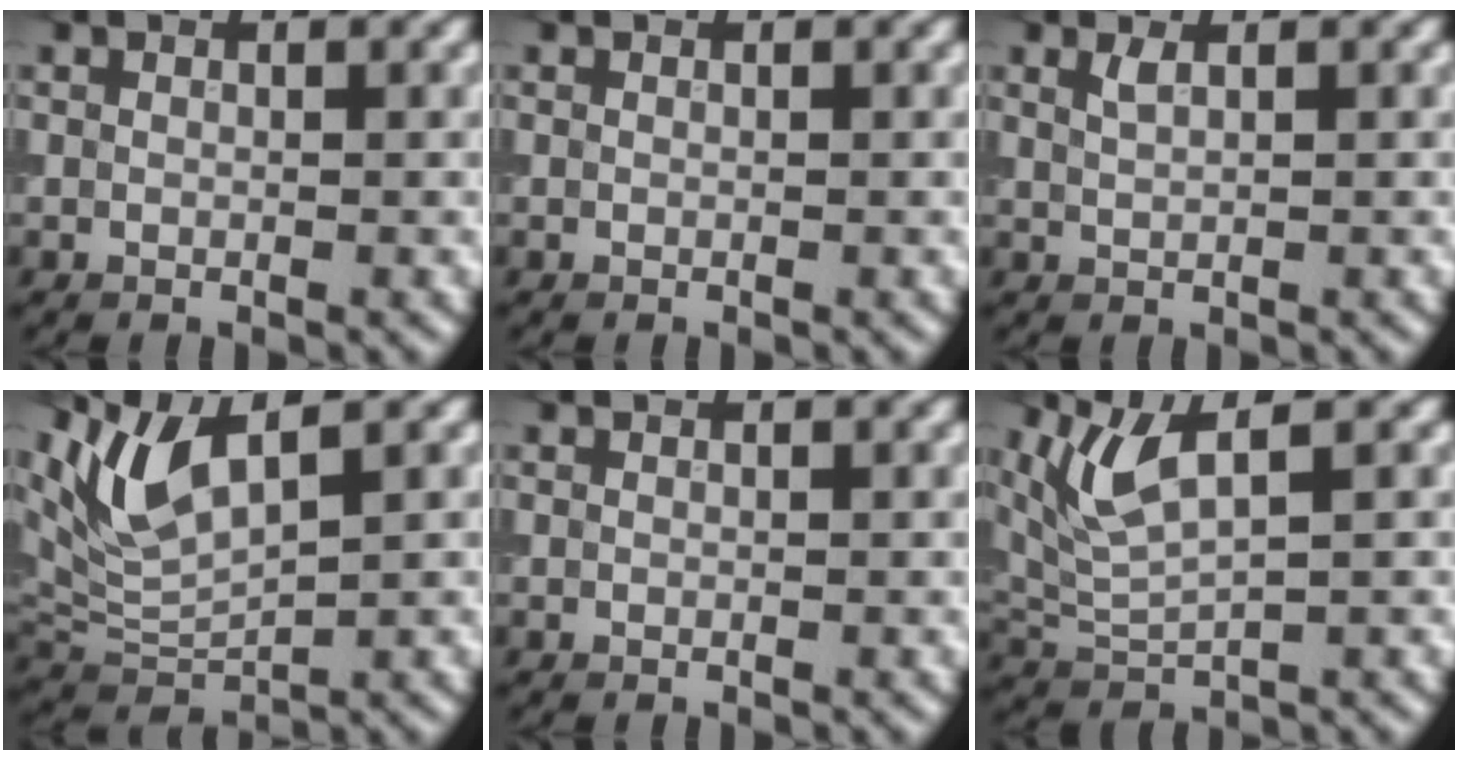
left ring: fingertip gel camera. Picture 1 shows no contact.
{"total": 0.0}
{"total": 0.9, "force": [0.6, 0.3, 0.6], "torque": [-0.013, 0.001, 0.012]}
{"total": 5.3, "force": [2.9, 1.7, 4.2], "torque": [-0.099, -0.001, 0.060]}
{"total": 0.0}
{"total": 4.8, "force": [2.5, 1.2, 3.9], "torque": [-0.096, 0.003, 0.057]}